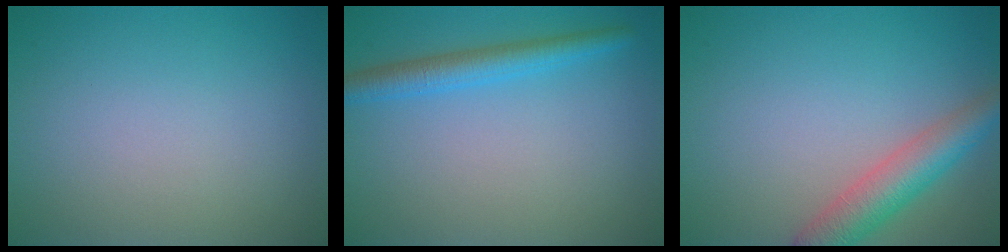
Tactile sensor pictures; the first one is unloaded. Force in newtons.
{"total": 3.0, "press": 3.0, "slide": 0.2}
{"total": 4.5, "press": 4.5, "slide": 0.2}